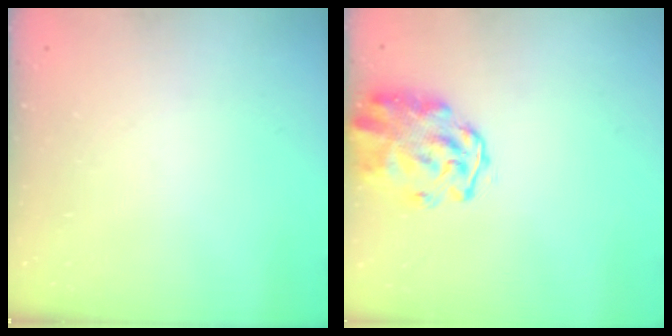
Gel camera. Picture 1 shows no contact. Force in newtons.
{"total": 2.8, "press": 2.7, "slide": 0.7}